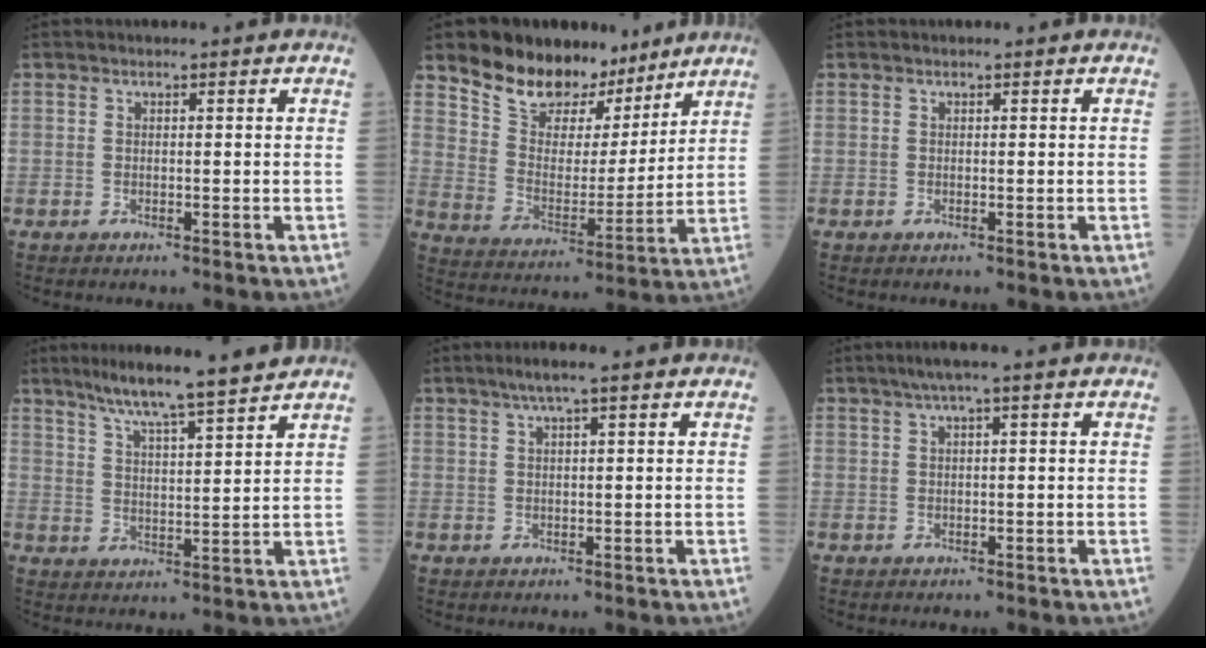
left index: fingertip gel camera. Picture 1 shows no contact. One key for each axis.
{"total": 13.7, "fx": 11.1, "fy": 6.4, "fz": 4.7, "tx": -0.081, "ty": 0.010, "tz": 0.199}
{"total": 0.0}
{"total": 10.5, "fx": 9.0, "fy": -0.6, "fz": 5.3, "tx": -0.087, "ty": 0.009, "tz": 0.141}
{"total": 3.1, "fx": 2.0, "fy": -0.3, "fz": 2.4, "tx": -0.051, "ty": 0.011, "tz": 0.039}
{"total": 2.8, "fx": 1.5, "fy": -0.2, "fz": 2.4, "tx": -0.051, "ty": 0.018, "tz": 0.030}